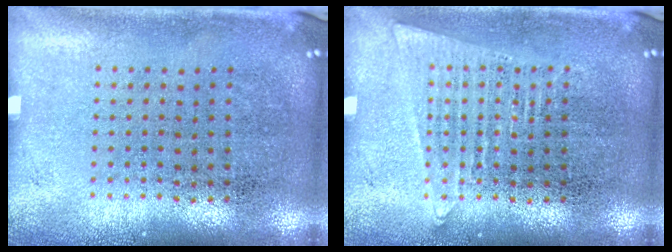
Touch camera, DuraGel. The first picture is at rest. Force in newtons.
{"total": 1.6, "press": 1.6, "slide": 0.1}